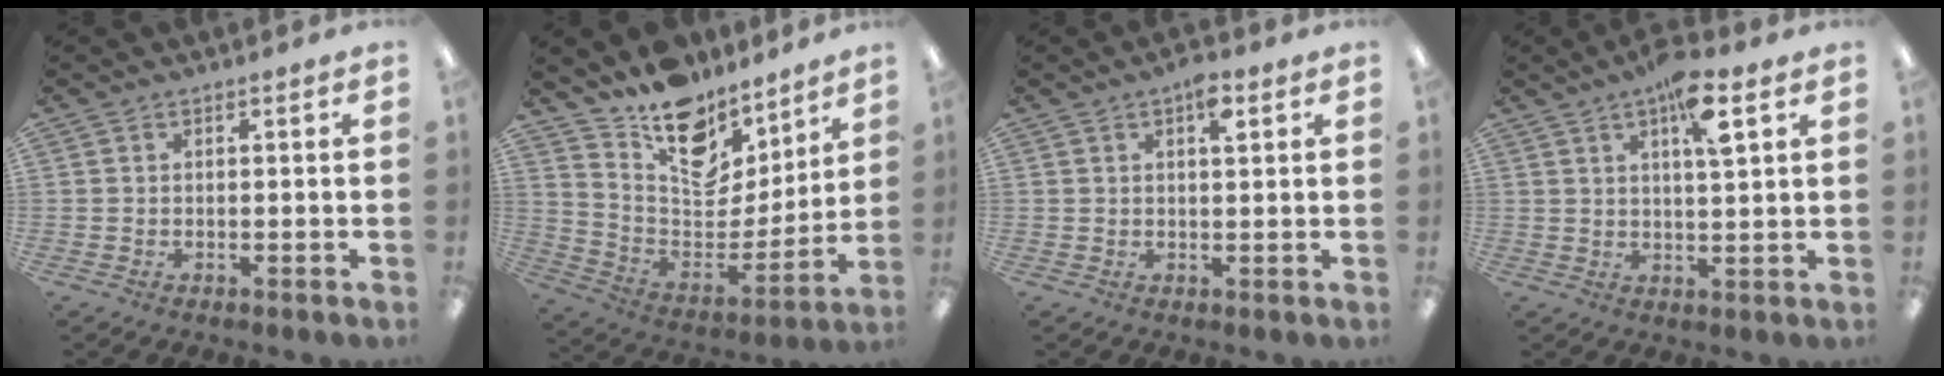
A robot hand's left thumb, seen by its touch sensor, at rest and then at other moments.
{"total": 16.0, "force": [12.2, 8.6, 5.7], "torque": [-0.091, -0.109, 0.220]}
{"total": 4.1, "force": [2.2, 1.5, 3.2], "torque": [-0.044, -0.004, 0.031]}
{"total": 8.3, "force": [4.4, 1.9, 6.7], "torque": [-0.109, -0.011, 0.068]}